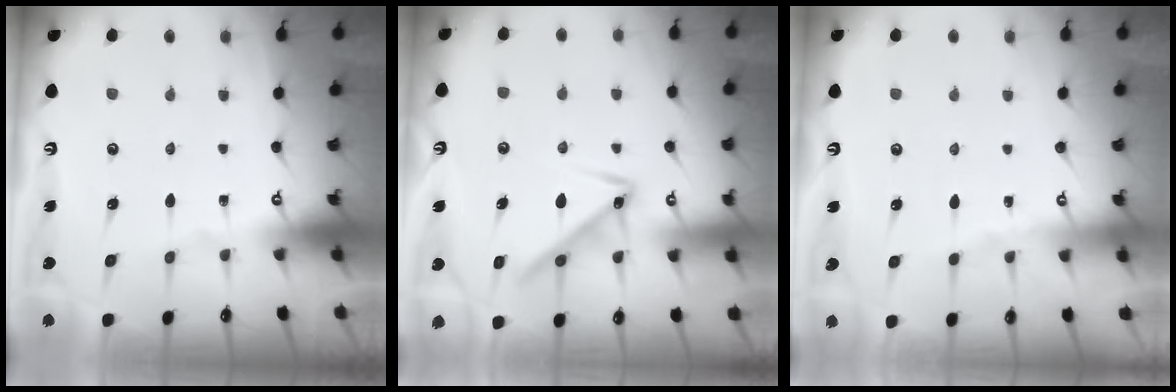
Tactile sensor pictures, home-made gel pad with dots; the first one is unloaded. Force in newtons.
{"total": 9.8, "press": 9.8, "slide": 0.6}
{"total": 1.6, "press": 1.6, "slide": 0.4}